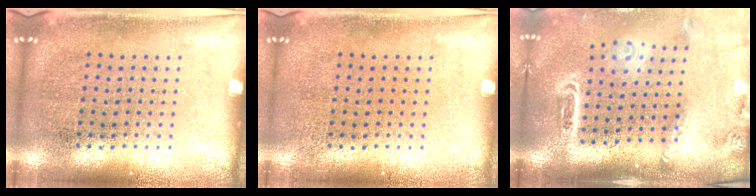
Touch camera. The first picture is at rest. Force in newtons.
{"total": 0.0}
{"total": 2.8, "press": 1.9, "slide": 2.0}